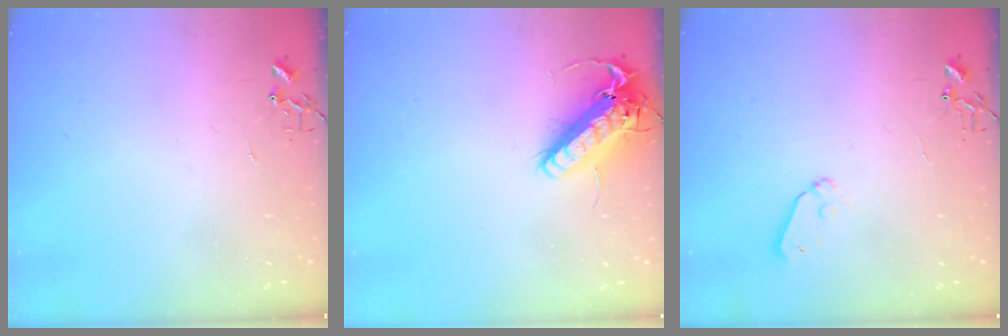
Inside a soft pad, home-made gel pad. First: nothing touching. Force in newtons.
{"total": 15.9, "press": 15.7, "slide": 2.8}
{"total": 6.5, "press": 6.5, "slide": 0.6}